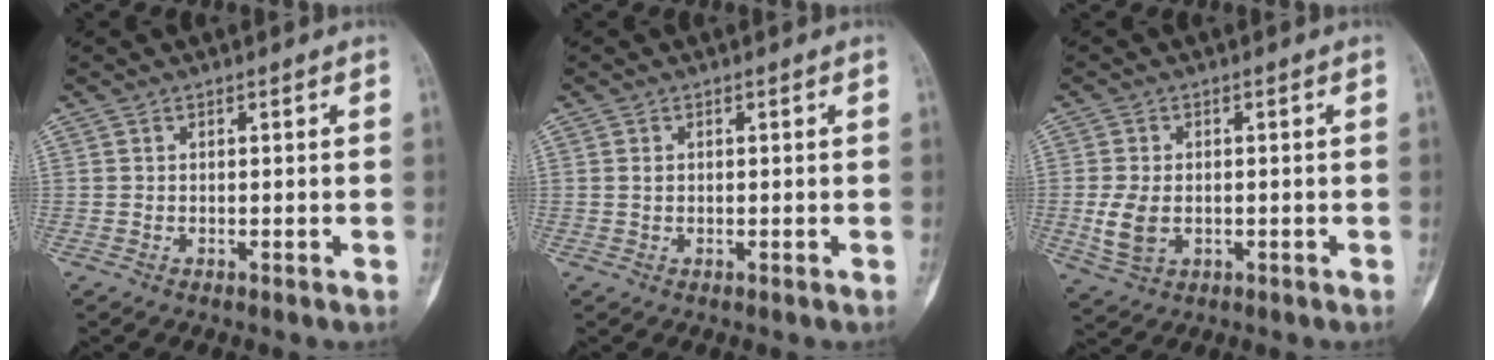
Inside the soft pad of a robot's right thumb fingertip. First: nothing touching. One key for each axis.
{"total": 0.8, "fx": 0.1, "fy": 0.6, "fz": 0.5, "tx": -0.008, "ty": 0.001, "tz": 0.002}
{"total": 5.9, "fx": -0.7, "fy": 4.0, "fz": 4.3, "tx": -0.088, "ty": -0.004, "tz": -0.006}